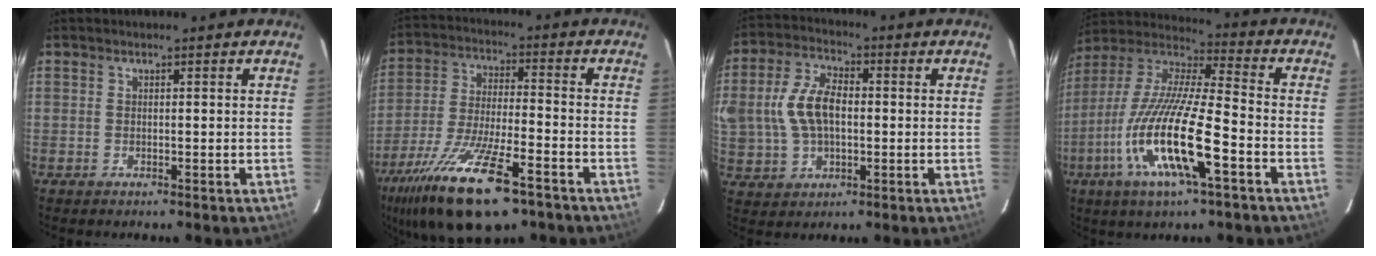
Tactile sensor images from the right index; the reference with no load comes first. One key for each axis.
{"total": 20.2, "fx": -12.9, "fy": 5.9, "fz": 14.4, "tx": -0.290, "ty": -0.052, "tz": -0.229}
{"total": 14.3, "fx": 0.5, "fy": 9.7, "fz": 10.6, "tx": -0.235, "ty": 0.018, "tz": 0.016}
{"total": 19.9, "fx": -7.8, "fy": 3.3, "fz": 18.0, "tx": -0.354, "ty": -0.031, "tz": -0.156}